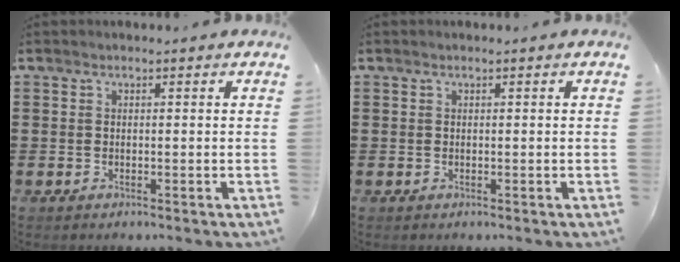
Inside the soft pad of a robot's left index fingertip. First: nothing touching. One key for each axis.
{"total": 0.0}